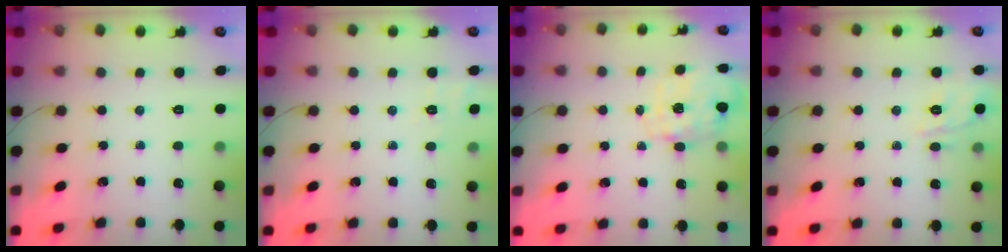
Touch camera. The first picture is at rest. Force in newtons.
{"total": 2.6, "press": 1.9, "slide": 1.8}
{"total": 2.8, "press": 2.6, "slide": 0.9}
{"total": 4.0, "press": 3.9, "slide": 0.9}